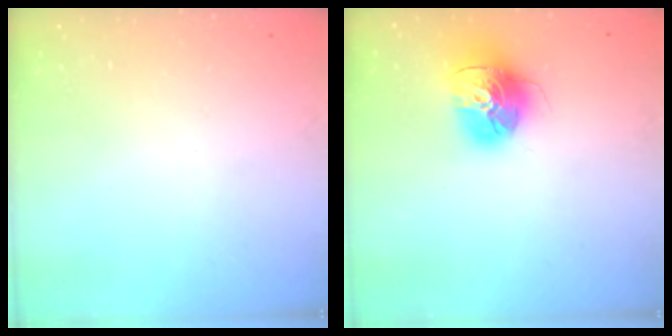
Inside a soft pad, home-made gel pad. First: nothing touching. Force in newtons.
{"total": 16.4, "press": 16.3, "slide": 1.8}